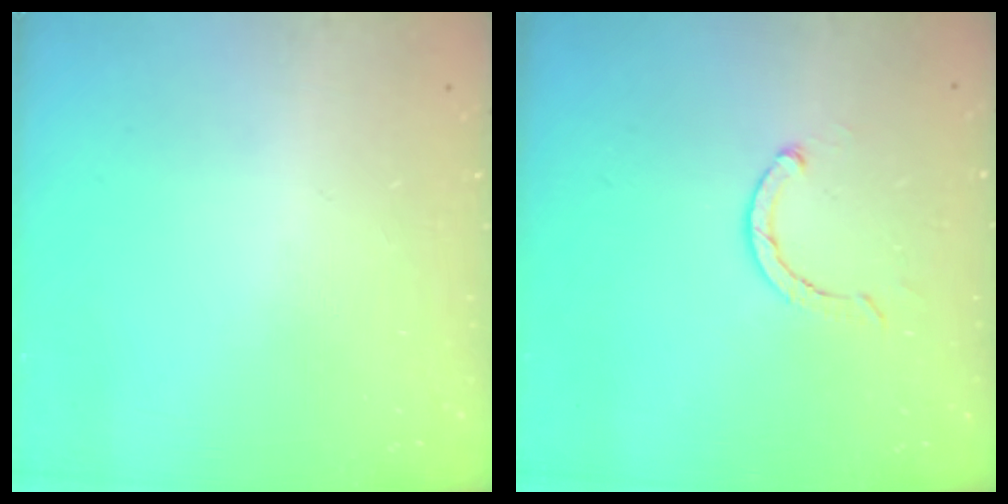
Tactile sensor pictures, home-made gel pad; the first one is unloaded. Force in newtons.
{"total": 2.6, "press": 2.5, "slide": 0.4}